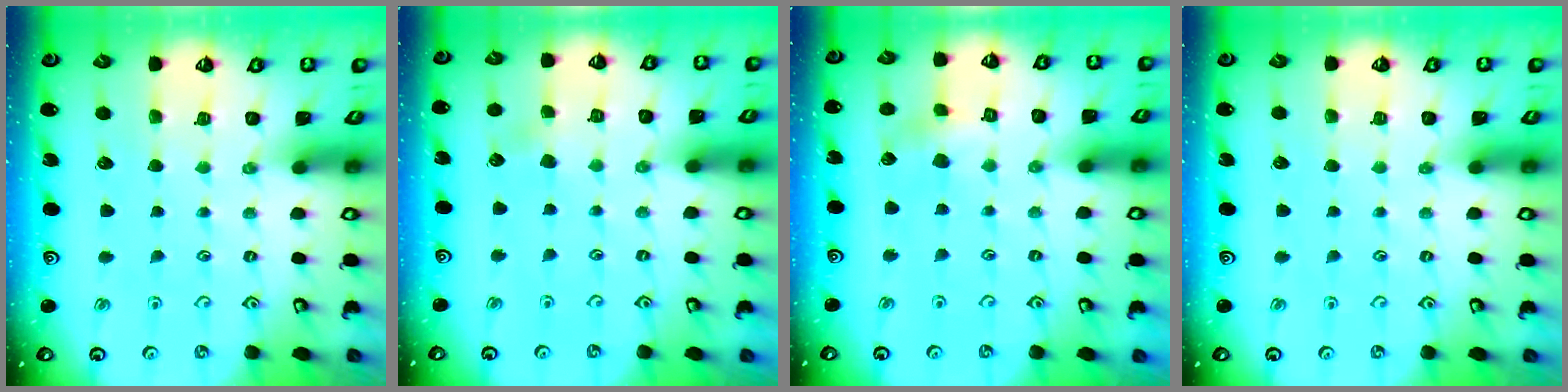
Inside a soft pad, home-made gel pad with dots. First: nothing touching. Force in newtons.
{"total": 2.9, "press": 2.8, "slide": 0.3}
{"total": 4.8, "press": 4.7, "slide": 0.4}
{"total": 0.0}